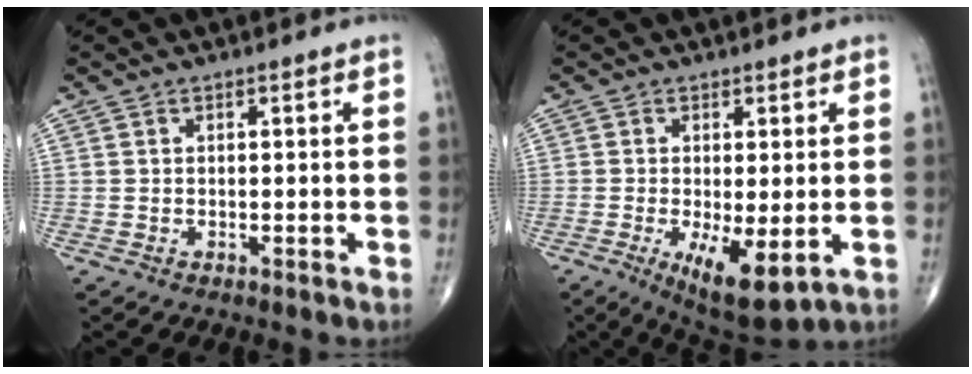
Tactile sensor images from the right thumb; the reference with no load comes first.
{"total": 9.3, "force": [-2.3, 3.3, 8.4], "torque": [-0.137, -0.023, -0.028]}